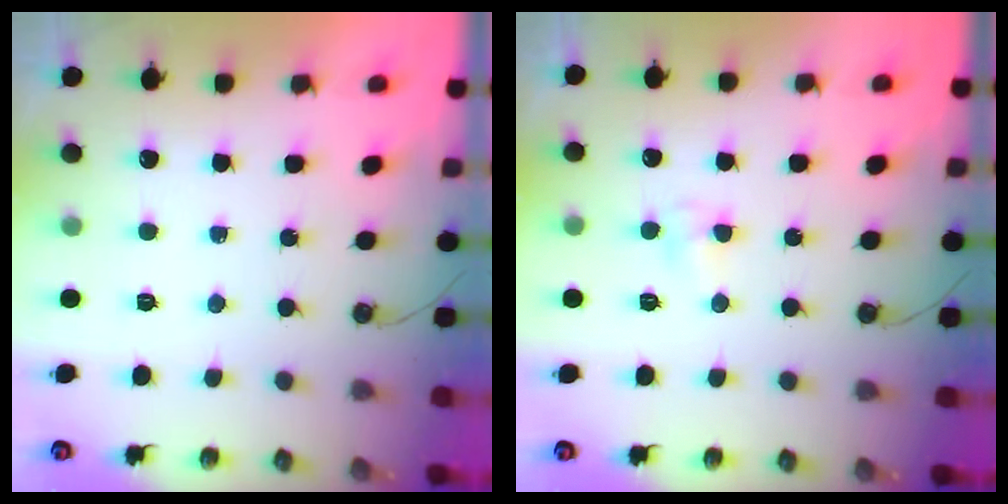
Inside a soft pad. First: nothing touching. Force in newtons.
{"total": 3.5, "press": 3.4, "slide": 0.5}